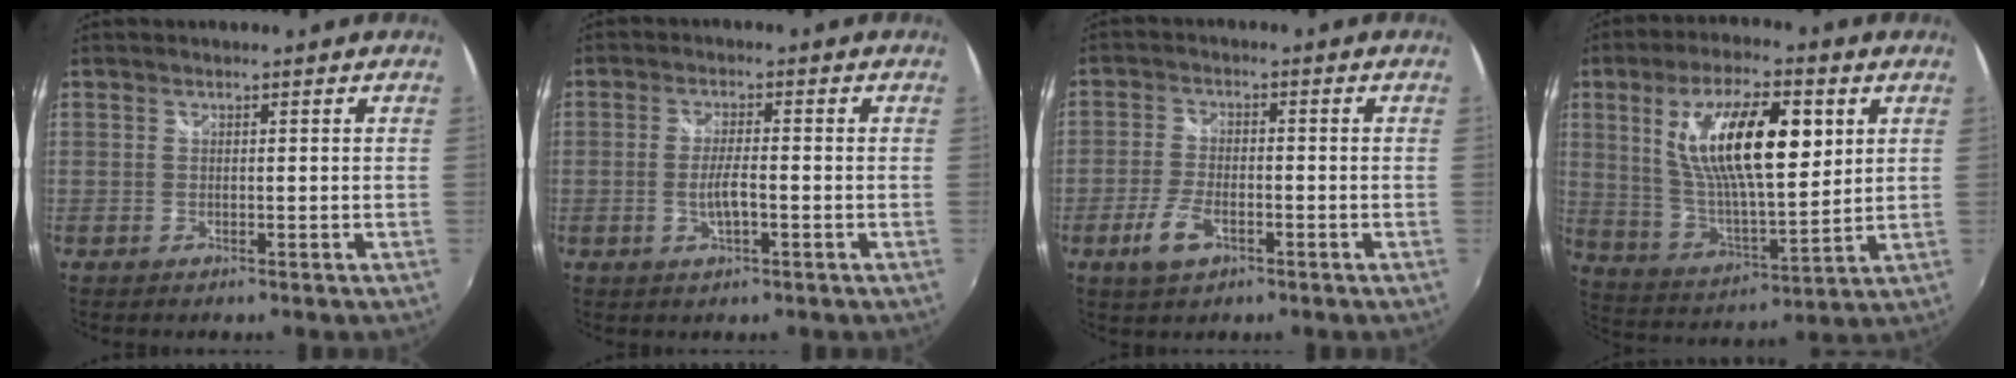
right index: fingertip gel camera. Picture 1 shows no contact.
{"total": 3.9, "force": [-1.2, 0.9, 3.6], "torque": [-0.069, -0.003, -0.020]}
{"total": 6.1, "force": [-3.1, 2.9, 4.4], "torque": [-0.103, -0.005, -0.056]}
{"total": 18.8, "force": [5.9, 6.5, 16.6], "torque": [-0.301, 0.006, 0.112]}